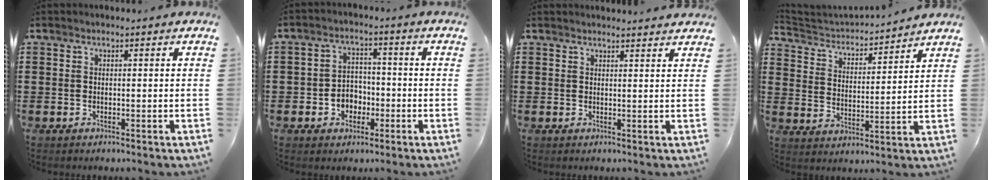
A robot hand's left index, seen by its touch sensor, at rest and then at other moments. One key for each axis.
{"total": 4.4, "fx": -2.0, "fy": 3.6, "fz": 1.7, "tx": -0.031, "ty": 0.005, "tz": -0.044}
{"total": 1.6, "fx": 1.6, "fy": 0.0, "fz": 0.2, "tx": -0.007, "ty": 0.000, "tz": 0.031}
{"total": 3.0, "fx": 2.9, "fy": 0.4, "fz": 0.3, "tx": -0.027, "ty": -0.027, "tz": 0.043}